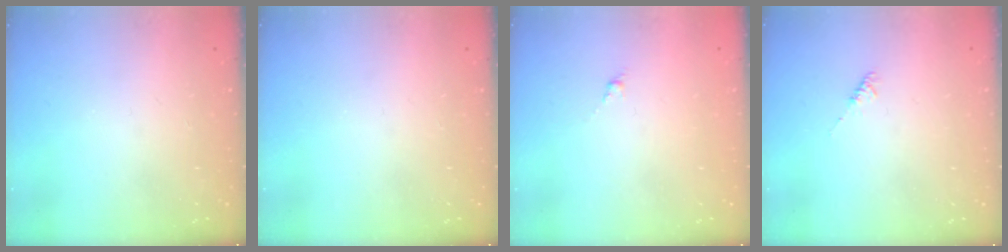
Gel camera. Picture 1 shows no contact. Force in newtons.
{"total": 0.0}
{"total": 0.0}
{"total": 2.0, "press": 1.9, "slide": 0.4}